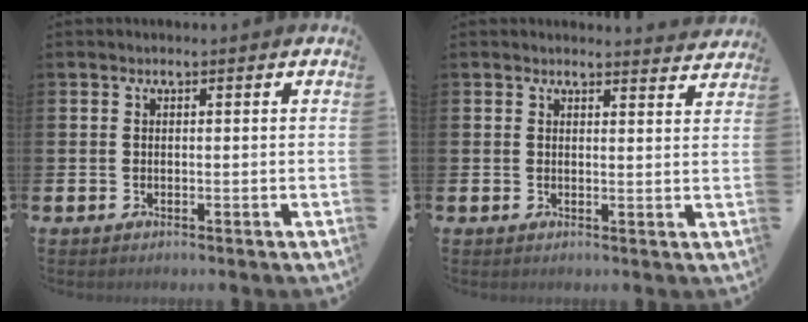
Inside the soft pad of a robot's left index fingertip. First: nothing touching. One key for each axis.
{"total": 2.3, "fx": 2.3, "fy": 0.2, "fz": -0.1, "tx": 0.005, "ty": -0.016, "tz": 0.040}